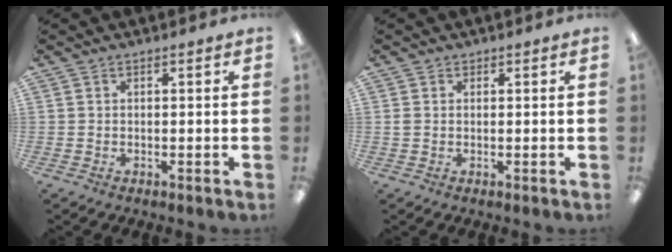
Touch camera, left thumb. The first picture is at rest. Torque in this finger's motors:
{"motor_torque": [-0.18, 0.12, -0.23, 0.17, 0.01]}